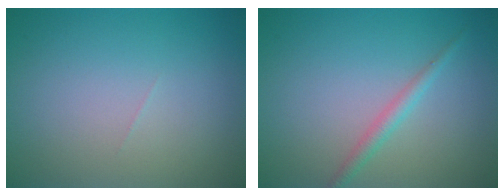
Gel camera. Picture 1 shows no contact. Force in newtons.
{"total": 1.5, "press": 1.5, "slide": 0.1}